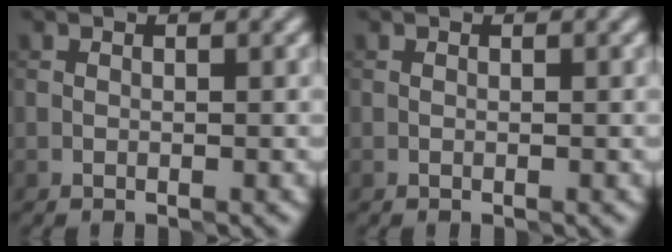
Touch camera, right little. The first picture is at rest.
{"total": 0.0}